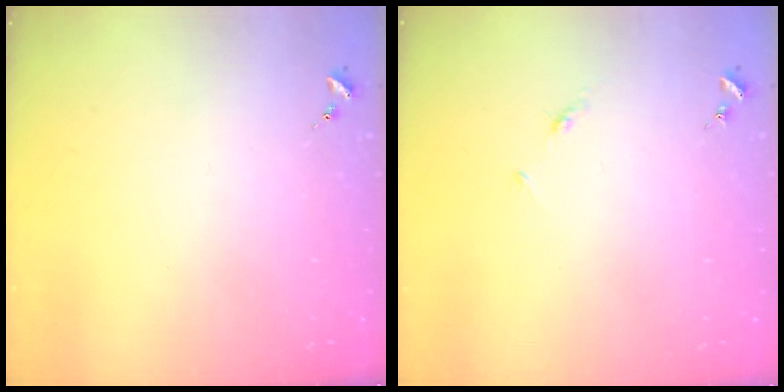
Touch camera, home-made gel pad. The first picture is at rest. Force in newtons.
{"total": 3.9, "press": 3.8, "slide": 0.5}